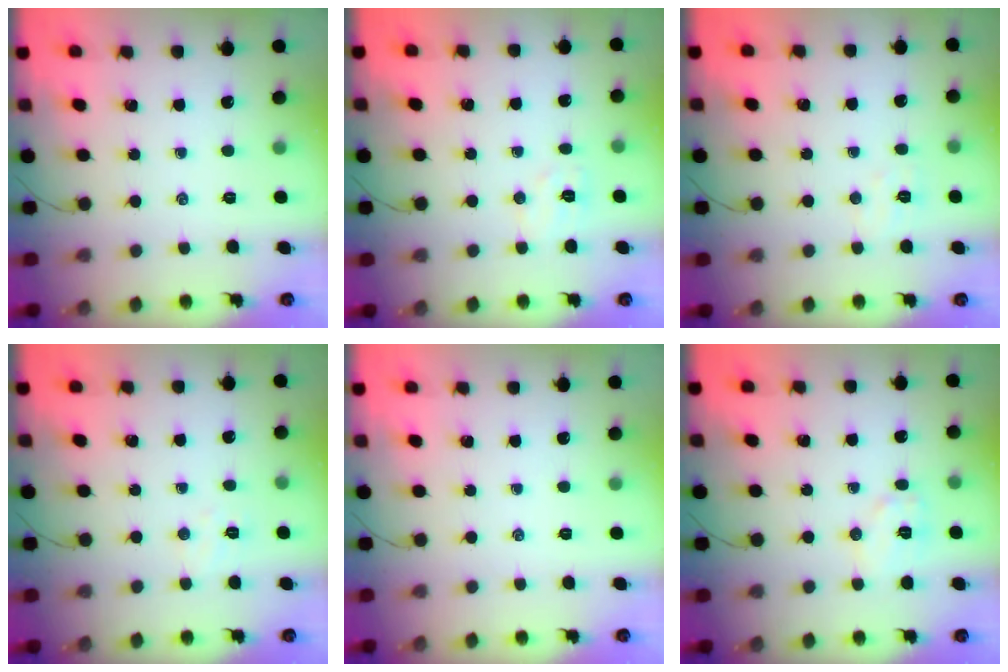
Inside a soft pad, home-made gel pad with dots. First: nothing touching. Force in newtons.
{"total": 5.2, "press": 5.1, "slide": 1.0}
{"total": 3.9, "press": 3.8, "slide": 1.0}
{"total": 4.0, "press": 3.9, "slide": 0.9}
{"total": 0.0}
{"total": 6.7, "press": 6.6, "slide": 0.9}